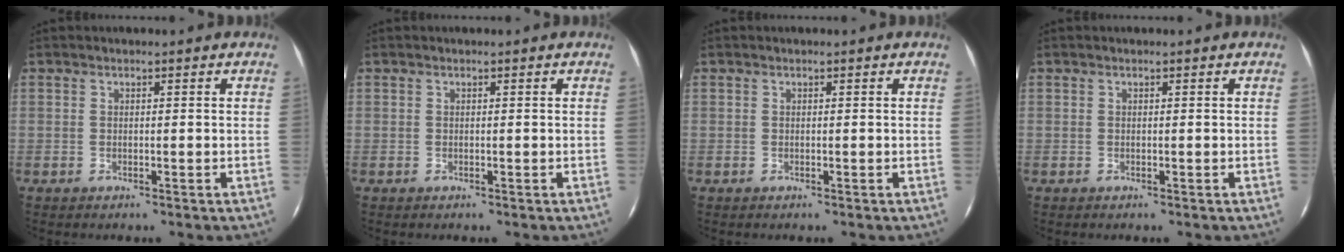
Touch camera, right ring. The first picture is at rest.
{"total": 0.0}
{"total": 0.0}
{"total": 0.0}